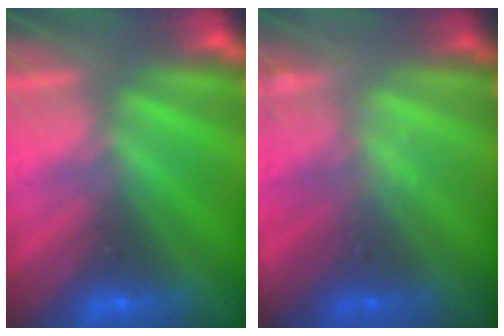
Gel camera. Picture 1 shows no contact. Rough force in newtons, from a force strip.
{"total": 1.9}